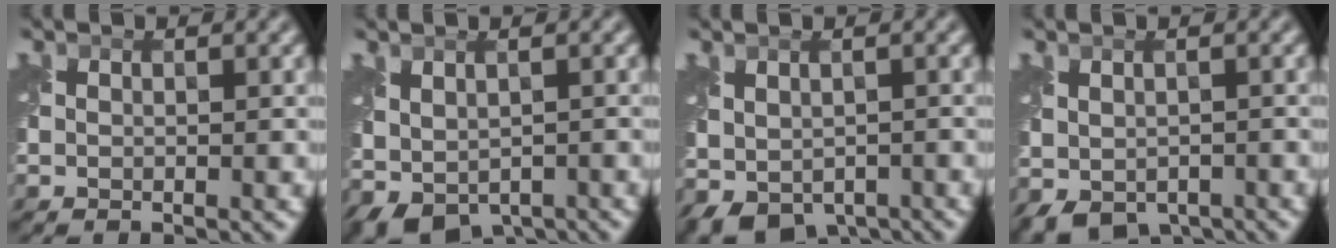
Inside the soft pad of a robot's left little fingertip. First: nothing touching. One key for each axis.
{"total": 4.9, "fx": -2.0, "fy": 3.0, "fz": 3.4, "tx": -0.067, "ty": -0.018, "tz": -0.025}
{"total": 5.5, "fx": -2.7, "fy": 3.4, "fz": 3.3, "tx": -0.064, "ty": -0.023, "tz": -0.035}
{"total": 4.9, "fx": -2.7, "fy": 3.0, "fz": 2.7, "tx": -0.052, "ty": -0.024, "tz": -0.035}